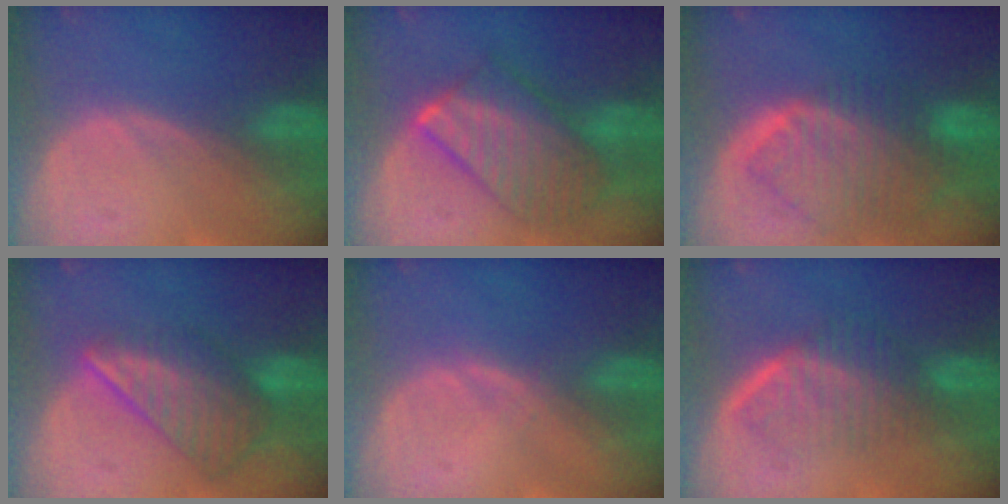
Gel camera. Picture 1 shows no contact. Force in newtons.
{"total": 9.8, "press": 9.8, "slide": 0.9}
{"total": 9.9, "press": 8.4, "slide": 5.2}
{"total": 8.8, "press": 7.6, "slide": 4.4}
{"total": 0.6, "press": 0.6, "slide": 0.1}
{"total": 6.8, "press": 5.9, "slide": 3.4}